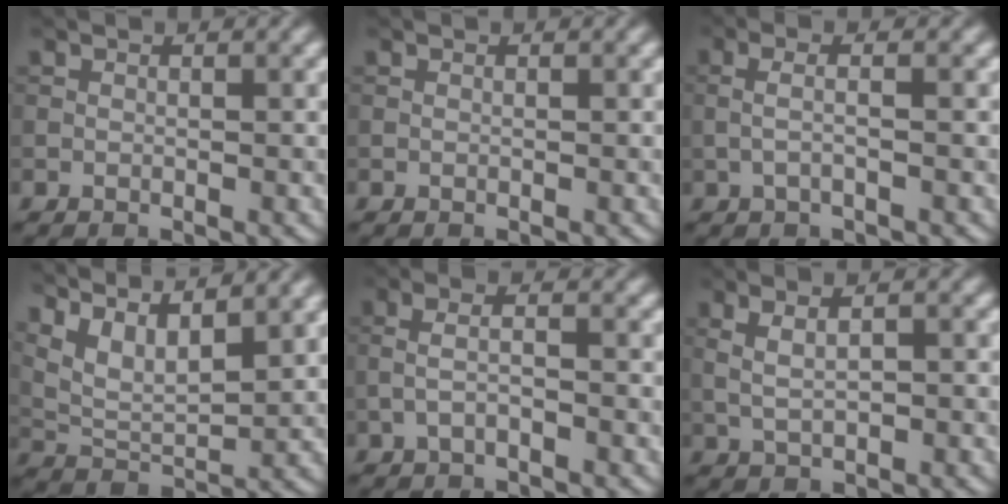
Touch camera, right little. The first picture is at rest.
{"total": 0.0}
{"total": 2.0, "force": [-0.1, 0.5, 2.0], "torque": [-0.040, 0.003, -0.008]}
{"total": 6.2, "force": [4.2, 2.1, 4.0], "torque": [-0.086, 0.002, 0.080]}
{"total": 2.3, "force": [-0.8, 0.7, 2.0], "torque": [-0.046, 0.005, -0.021]}
{"total": 3.7, "force": [0.7, 1.5, 3.3], "torque": [-0.066, 0.006, 0.018]}